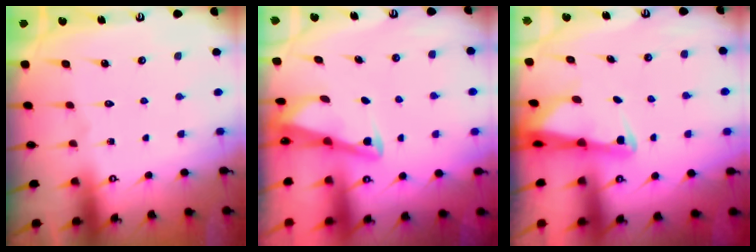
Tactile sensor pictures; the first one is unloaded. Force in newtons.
{"total": 3.0, "press": 2.9, "slide": 0.4}
{"total": 2.6, "press": 2.5, "slide": 0.5}